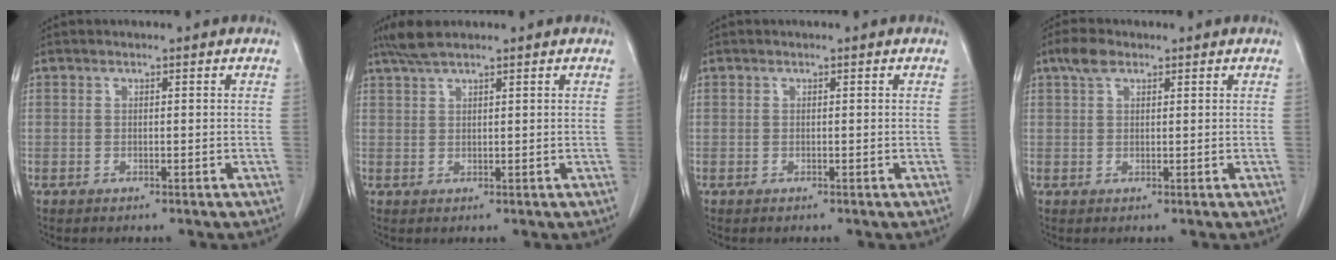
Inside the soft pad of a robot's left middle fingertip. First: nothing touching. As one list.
[{"total": 3.5, "force": [2.9, 0.2, 1.9], "torque": [-0.046, 0.010, 0.060]}, {"total": 0.0}, {"total": 2.7, "force": [1.8, 1.3, 1.6], "torque": [-0.037, 0.013, 0.036]}]